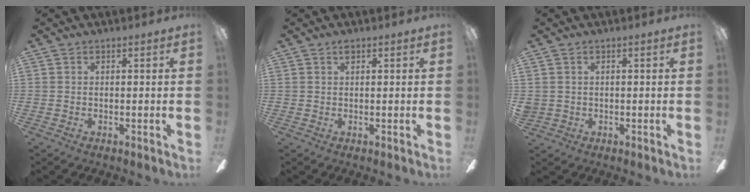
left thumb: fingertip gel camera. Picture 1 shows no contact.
{"total": 1.1, "force": [0.7, 0.5, 0.7], "torque": [-0.007, -0.001, 0.010]}
{"total": 1.3, "force": [0.3, 1.2, 0.3], "torque": [-0.009, 0.004, 0.003]}